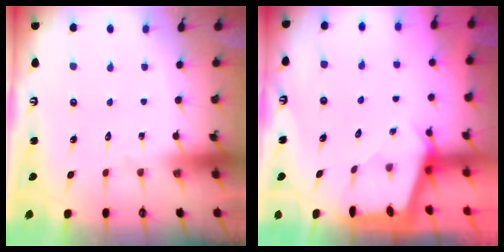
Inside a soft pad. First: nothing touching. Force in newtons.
{"total": 2.3, "press": 2.3, "slide": 0.3}